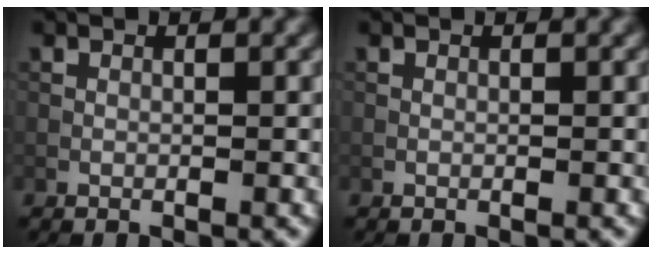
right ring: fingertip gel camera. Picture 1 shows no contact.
{"total": 0.0}